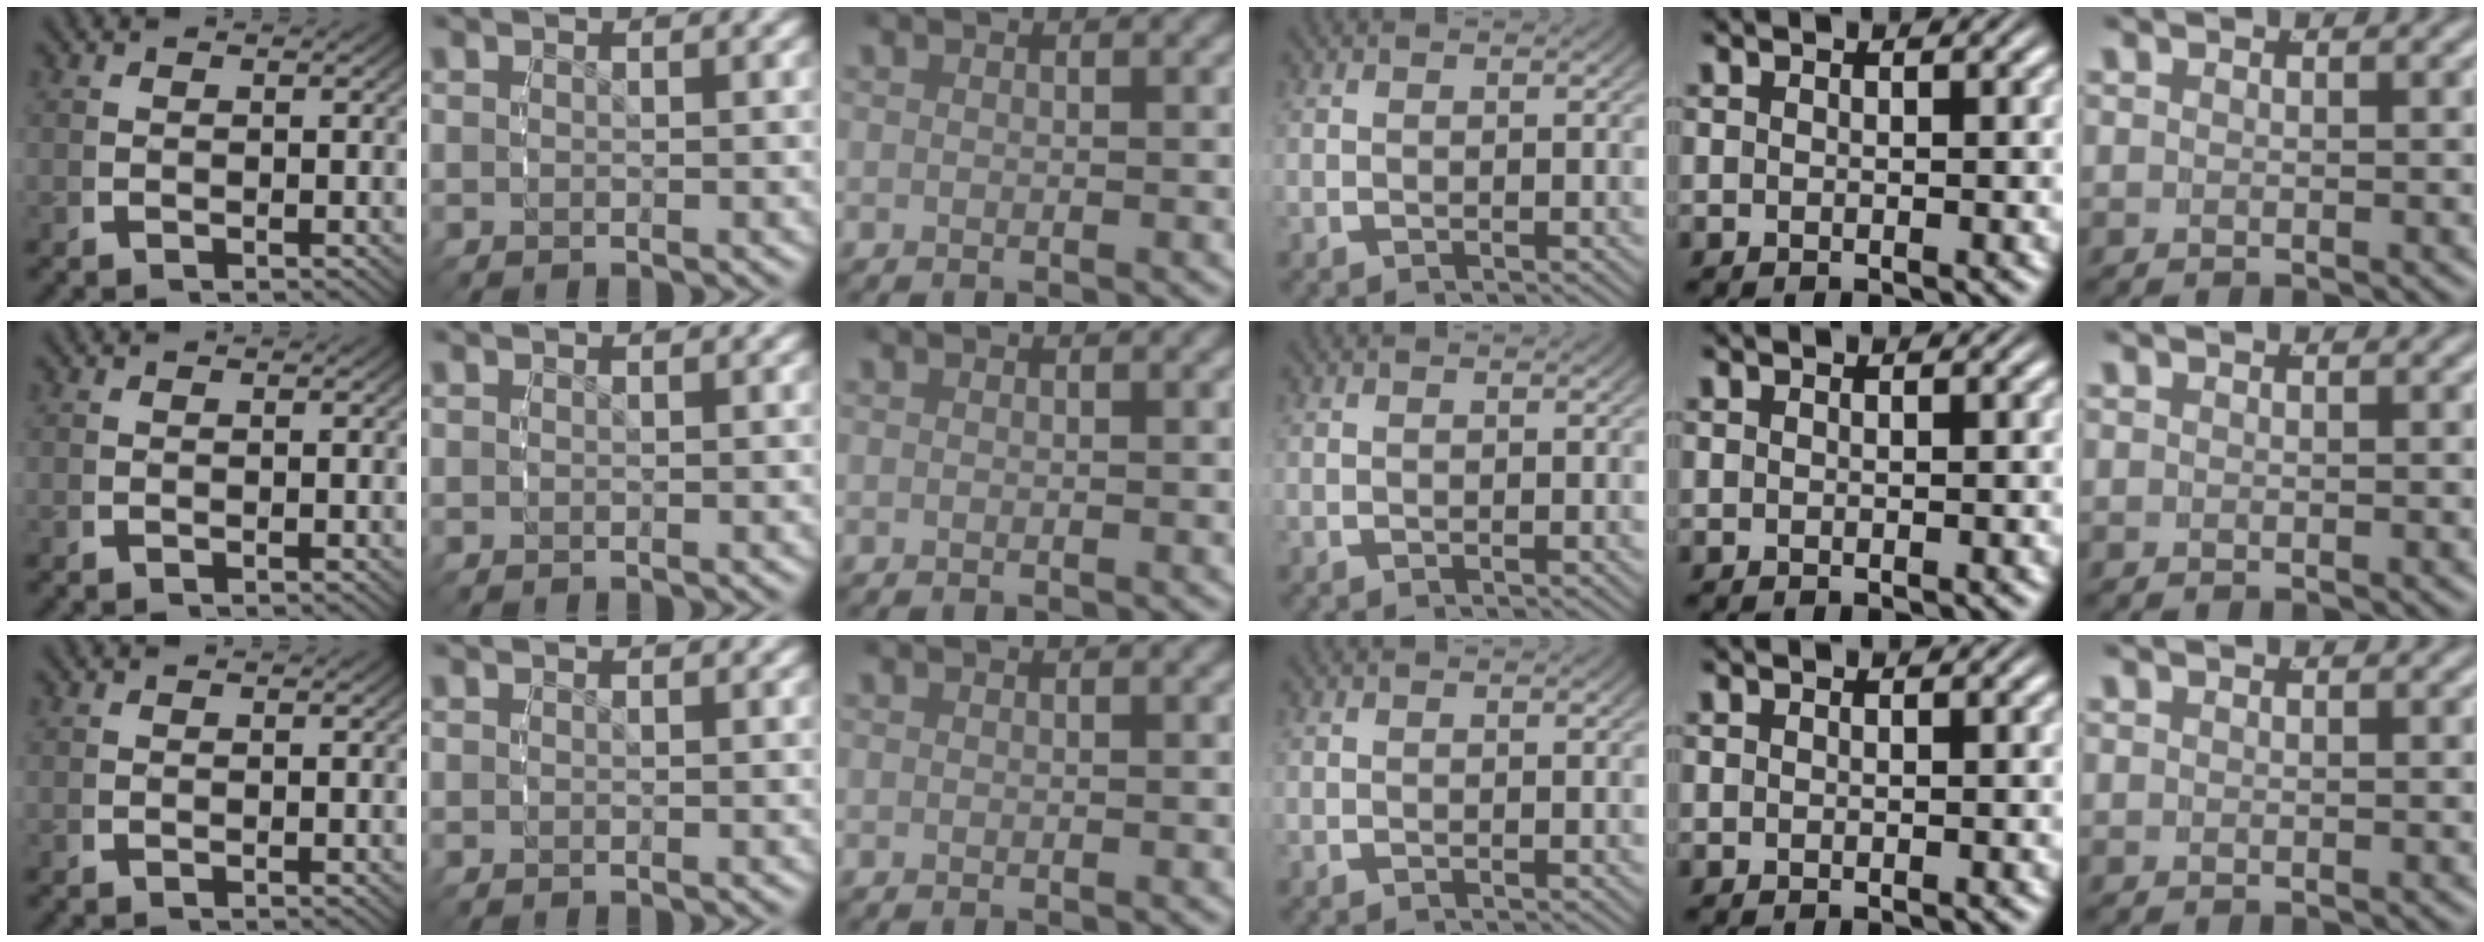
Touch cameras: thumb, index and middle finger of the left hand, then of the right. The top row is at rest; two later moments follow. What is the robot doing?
{"motion": "reach", "object": "backpack"}